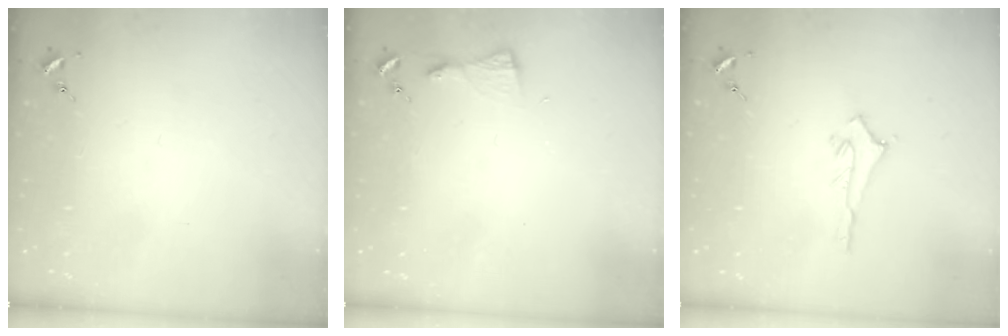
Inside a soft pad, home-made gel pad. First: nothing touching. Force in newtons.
{"total": 3.9, "press": 3.9, "slide": 0.4}
{"total": 2.9, "press": 2.9, "slide": 0.3}